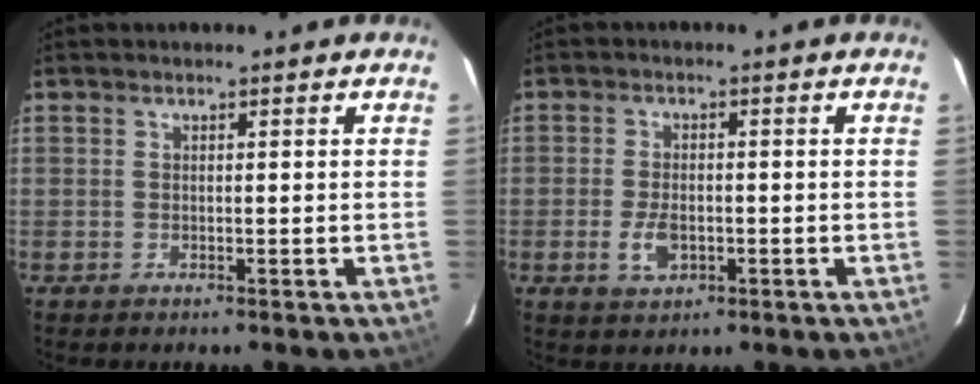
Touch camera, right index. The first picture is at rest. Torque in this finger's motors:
{"motor_torque": [0.08, 0.02, 0.06, 0.03]}